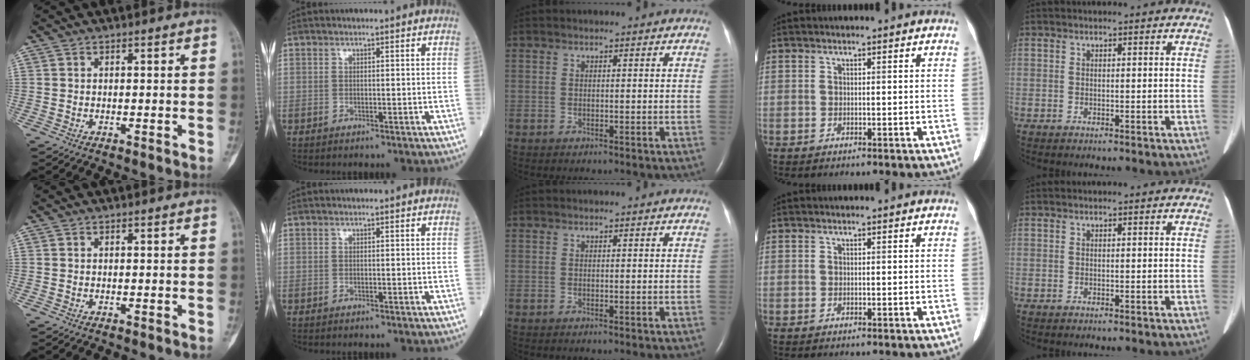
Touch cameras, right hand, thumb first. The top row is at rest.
{}